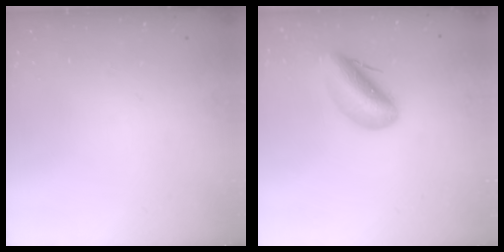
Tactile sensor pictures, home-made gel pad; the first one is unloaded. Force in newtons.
{"total": 10.1, "press": 9.7, "slide": 2.8}